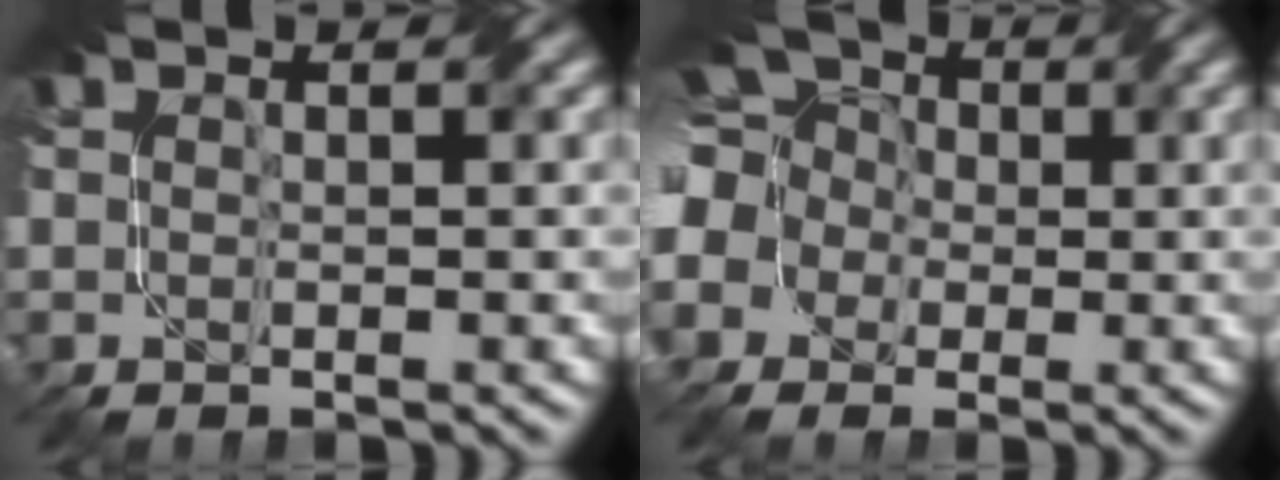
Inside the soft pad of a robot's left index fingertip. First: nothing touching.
{"total": 11.4, "force": [-0.5, 9.7, 5.9], "torque": [-0.154, 0.020, -0.053]}